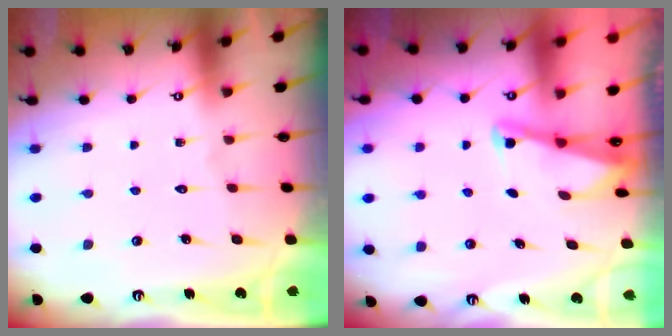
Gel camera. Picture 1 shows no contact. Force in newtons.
{"total": 2.0, "press": 2.0, "slide": 0.3}